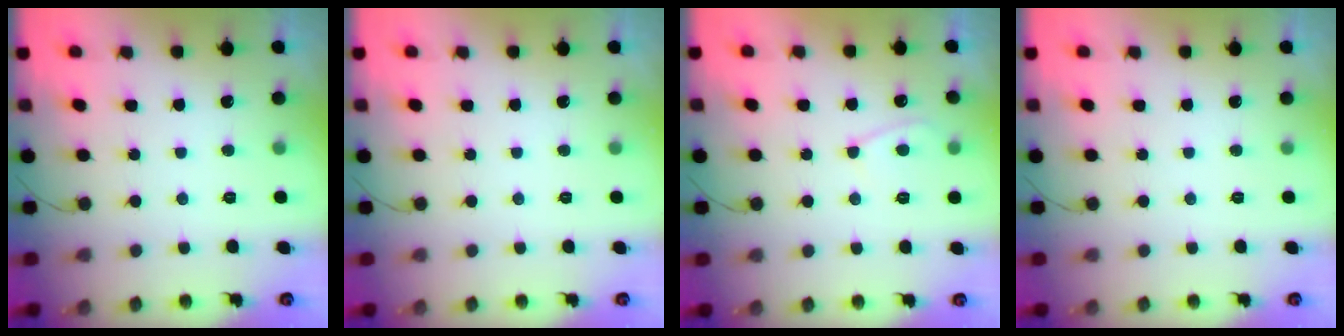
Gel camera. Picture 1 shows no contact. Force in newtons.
{"total": 0.0}
{"total": 4.2, "press": 4.1, "slide": 0.4}
{"total": 0.0}